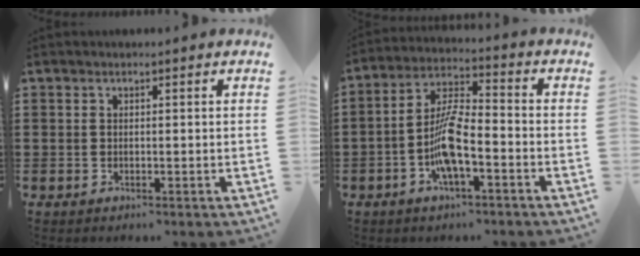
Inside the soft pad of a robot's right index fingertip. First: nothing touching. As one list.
[{"total": 8.4, "force": [-3.1, 2.5, 7.4], "torque": [-0.164, -0.004, -0.062]}]